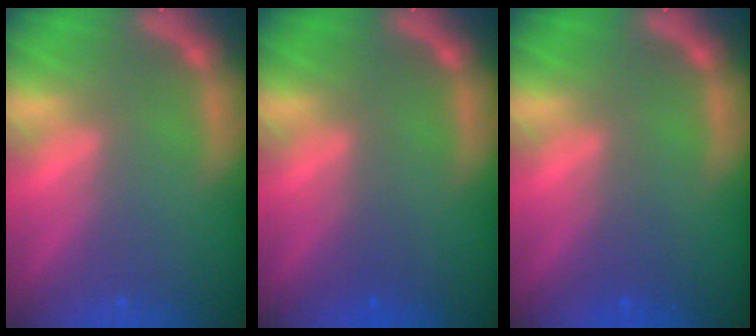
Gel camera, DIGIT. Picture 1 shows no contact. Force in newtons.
{"total": 0.9}
{"total": 1.5}